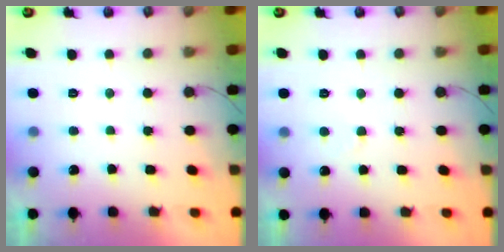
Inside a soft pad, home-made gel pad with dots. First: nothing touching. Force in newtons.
{"total": 2.9, "press": 2.9, "slide": 0.3}